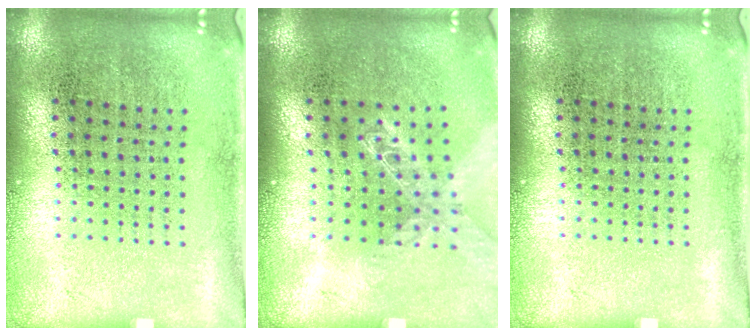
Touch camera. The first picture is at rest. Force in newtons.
{"total": 1.3, "press": 1.3, "slide": 0.2}
{"total": 0.0}